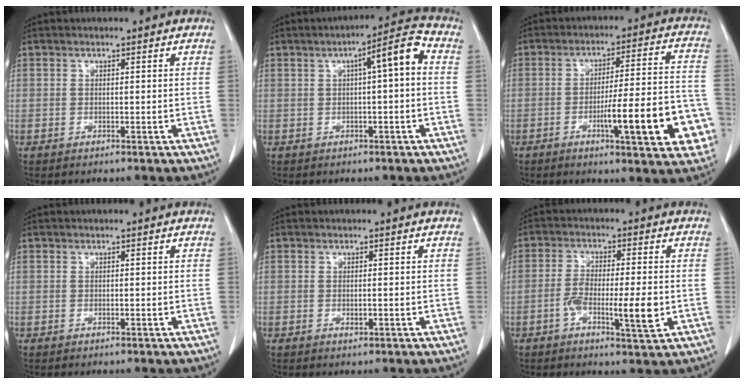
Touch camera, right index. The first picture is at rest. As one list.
[{"total": 6.4, "force": [0.9, 0.6, 6.3], "torque": [-0.091, 0.021, 0.007]}, {"total": 16.0, "force": [-5.5, 2.4, 14.8], "torque": [-0.171, 0.018, -0.069]}, {"total": 0.0}, {"total": 0.7, "force": [-0.1, 0.3, 0.6], "torque": [-0.012, -0.003, 0.000]}, {"total": 7.3, "force": [-1.9, 1.1, 7.0], "torque": [-0.121, -0.001, -0.032]}]